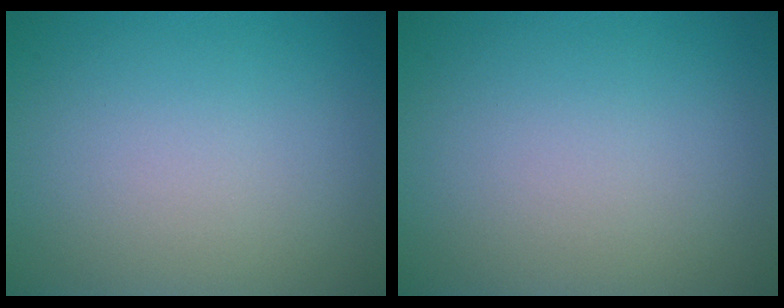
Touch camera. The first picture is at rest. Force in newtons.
{"total": 0.0}